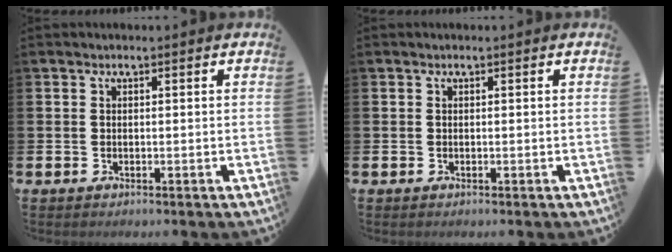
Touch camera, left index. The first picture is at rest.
{"total": 0.0}